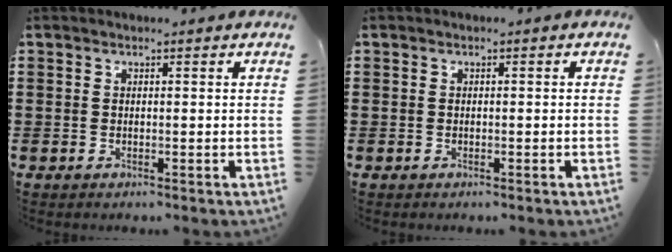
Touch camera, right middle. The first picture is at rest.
{"total": 0.6, "force": [-0.5, 0.3, 0.1], "torque": [-0.003, 0.001, -0.009]}